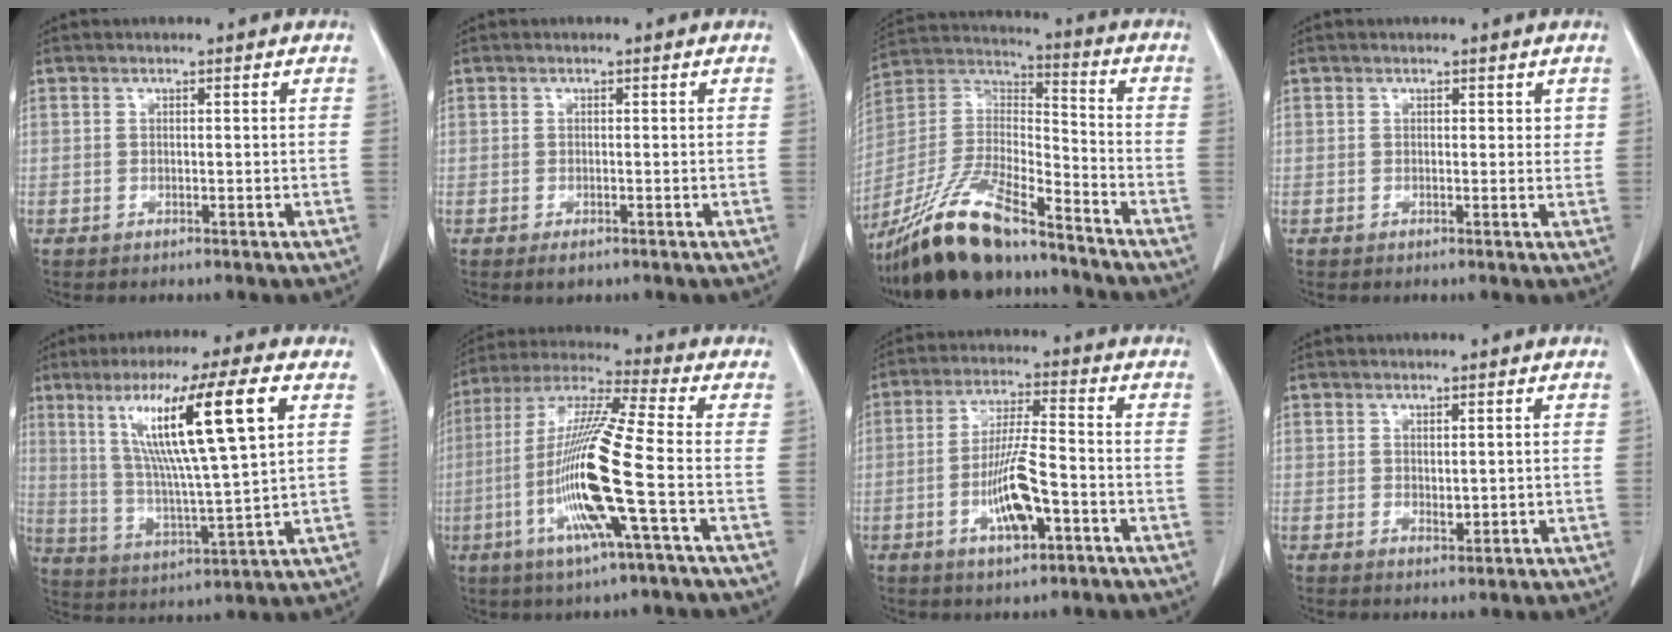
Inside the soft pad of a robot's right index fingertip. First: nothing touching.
{"total": 1.1, "force": [-0.4, 0.7, 0.7], "torque": [-0.005, 0.001, -0.003]}
{"total": 19.8, "force": [-16.0, 4.4, 10.9], "torque": [-0.248, -0.017, -0.300]}
{"total": 1.4, "force": [1.0, 0.8, 0.7], "torque": [0.004, -0.004, 0.010]}
{"total": 17.0, "force": [6.4, 0.1, 15.7], "torque": [-0.275, 0.007, 0.108]}
{"total": 15.9, "force": [-4.2, -0.3, 15.3], "torque": [-0.316, -0.010, -0.091]}
{"total": 9.2, "force": [-3.2, 1.8, 8.4], "torque": [-0.161, 0.000, -0.055]}
{"total": 1.8, "force": [0.2, 0.8, 1.5], "torque": [-0.024, -0.007, 0.009]}